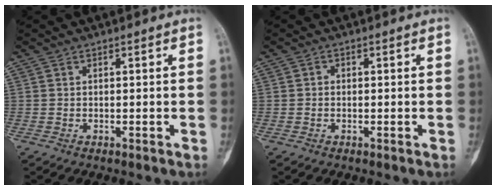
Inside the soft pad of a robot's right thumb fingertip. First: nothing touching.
{"total": 0.7, "force": [0.0, 0.6, 0.3], "torque": [0.001, 0.003, -0.002]}